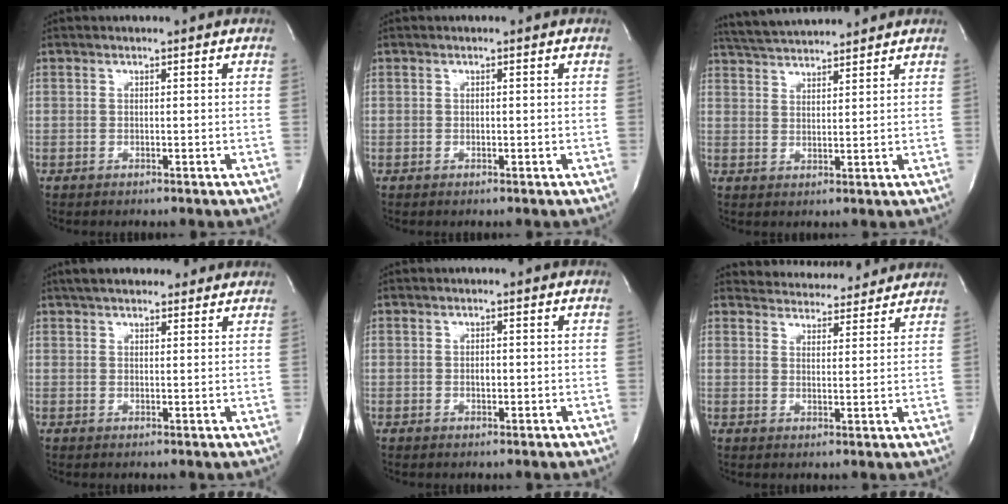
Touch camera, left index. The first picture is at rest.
{"total": 0.0}
{"total": 8.1, "force": [7.8, 0.2, 2.3], "torque": [-0.052, 0.022, 0.133]}
{"total": 9.8, "force": [8.1, 3.2, 4.5], "torque": [-0.059, 0.028, 0.115]}
{"total": 0.9, "force": [-0.1, 0.5, 0.8], "torque": [-0.013, 0.000, -0.001]}
{"total": 9.7, "force": [9.4, 2.0, 1.1], "torque": [-0.009, 0.007, 0.116]}